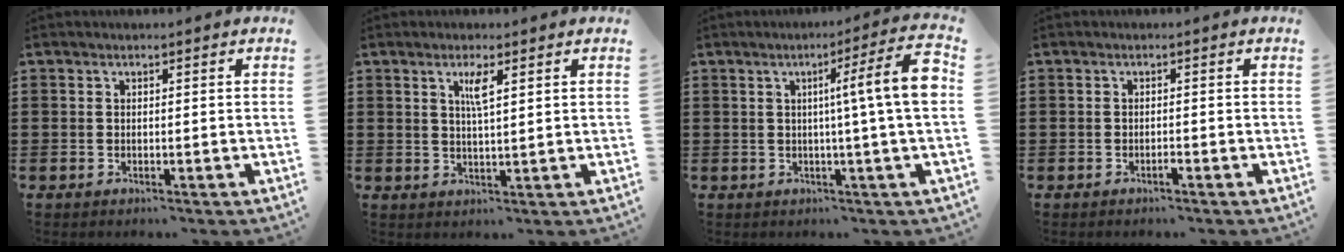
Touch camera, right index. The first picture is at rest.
{"total": 2.8, "force": [1.3, 0.3, 2.5], "torque": [-0.044, -0.001, 0.018]}
{"total": 9.2, "force": [1.1, -0.4, 9.1], "torque": [-0.142, -0.015, 0.009]}
{"total": 0.9, "force": [-0.7, 0.0, 0.5], "torque": [-0.012, -0.003, -0.012]}